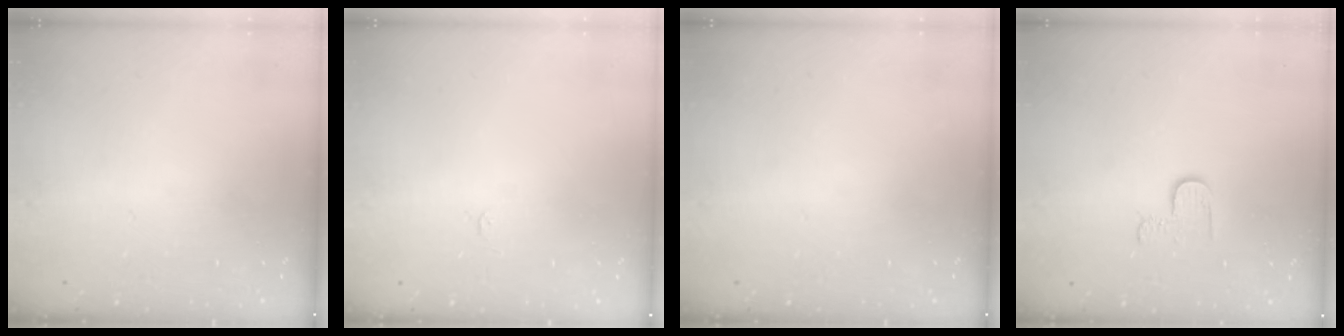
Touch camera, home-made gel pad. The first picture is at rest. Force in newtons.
{"total": 2.4, "press": 2.4, "slide": 0.3}
{"total": 0.0}
{"total": 2.9, "press": 2.9, "slide": 0.3}